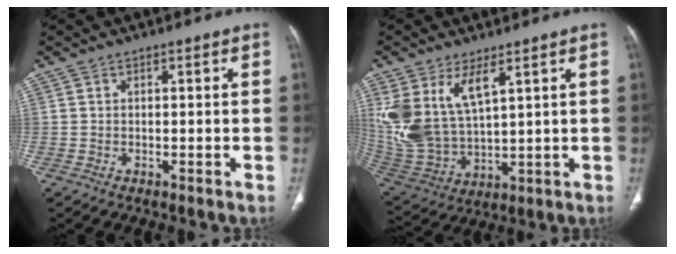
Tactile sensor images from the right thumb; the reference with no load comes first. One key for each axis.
{"total": 14.8, "fx": 6.5, "fy": 7.3, "fz": 11.2, "tx": -0.232, "ty": -0.026, "tz": 0.152}